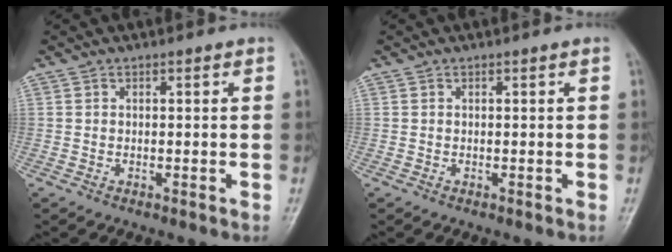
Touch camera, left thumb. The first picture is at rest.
{"total": 0.0}